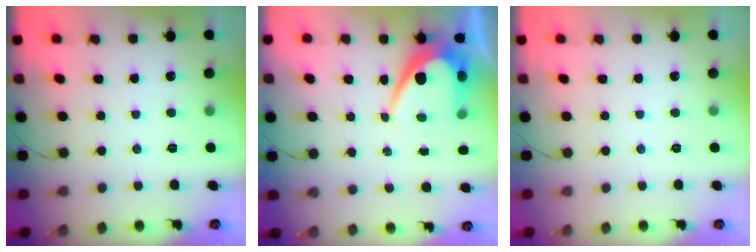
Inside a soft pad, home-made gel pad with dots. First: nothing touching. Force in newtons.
{"total": 8.9, "press": 8.9, "slide": 0.6}
{"total": 0.0}